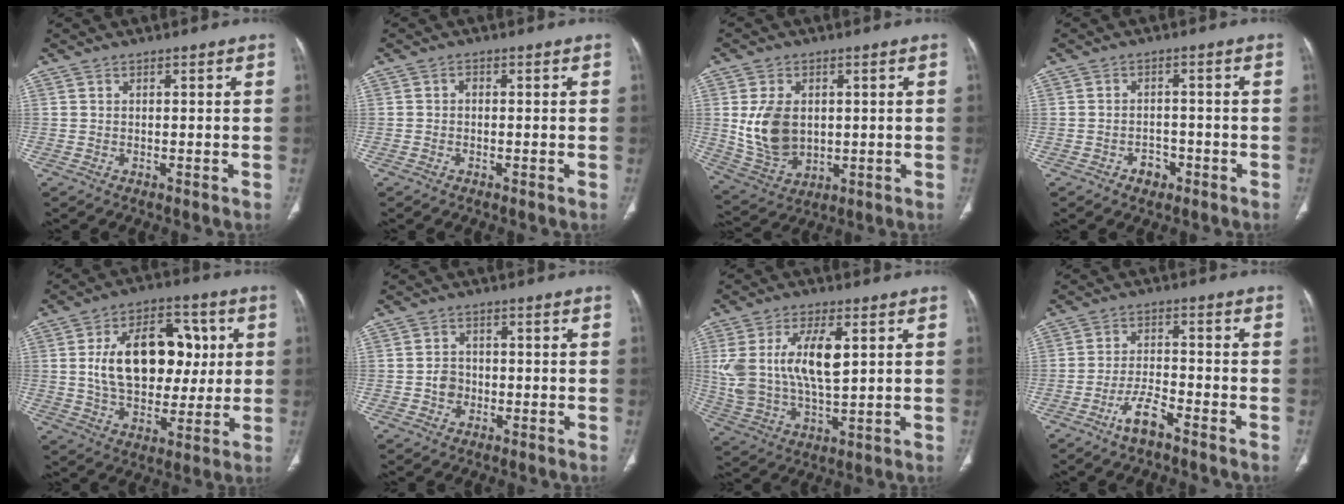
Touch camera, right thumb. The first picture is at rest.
{"total": 0.7, "force": [-0.3, 0.5, 0.5], "torque": [-0.002, 0.002, -0.012]}
{"total": 10.7, "force": [1.0, 7.6, 7.6], "torque": [-0.125, -0.009, 0.037]}
{"total": 3.1, "force": [-1.8, 2.2, 1.3], "torque": [-0.003, 0.016, -0.026]}
{"total": 19.3, "force": [2.9, 12.4, 14.6], "torque": [-0.192, 0.010, 0.049]}
{"total": 3.0, "force": [-0.8, 2.6, 1.2], "torque": [-0.005, 0.011, -0.018]}
{"total": 14.4, "force": [3.4, 6.6, 12.3], "torque": [-0.249, -0.010, 0.072]}
{"total": 5.5, "force": [-3.9, 1.4, 3.7], "torque": [-0.072, 0.022, -0.075]}